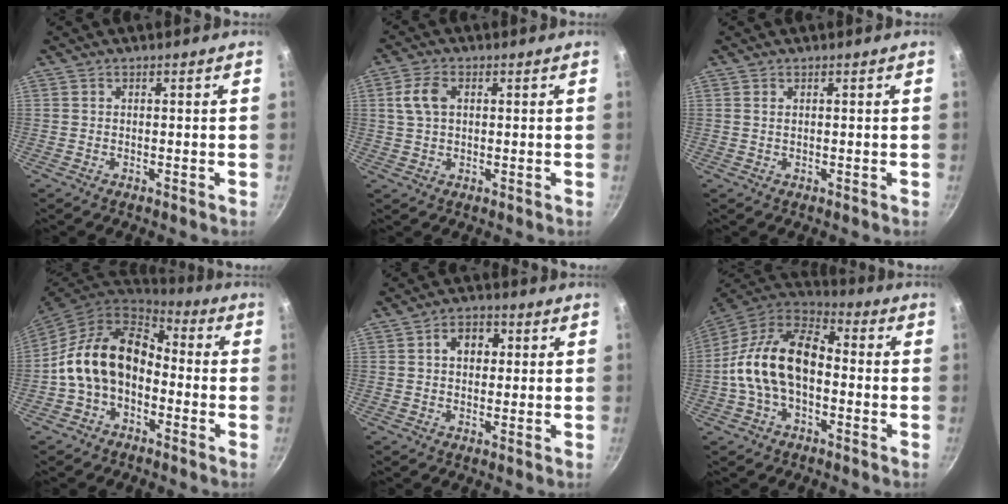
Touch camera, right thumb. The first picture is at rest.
{"total": 5.4, "force": [1.2, 3.4, 3.9], "torque": [-0.074, 0.007, 0.021]}
{"total": 0.6, "force": [0.3, 0.2, 0.4], "torque": [-0.009, 0.001, 0.006]}
{"total": 14.7, "force": [-2.0, 10.3, 10.2], "torque": [-0.160, 0.048, -0.051]}
{"total": 5.5, "force": [1.2, 4.1, 3.5], "torque": [-0.027, 0.010, 0.012]}
{"total": 17.2, "force": [-1.7, 10.5, 13.5], "torque": [-0.221, 0.041, -0.050]}